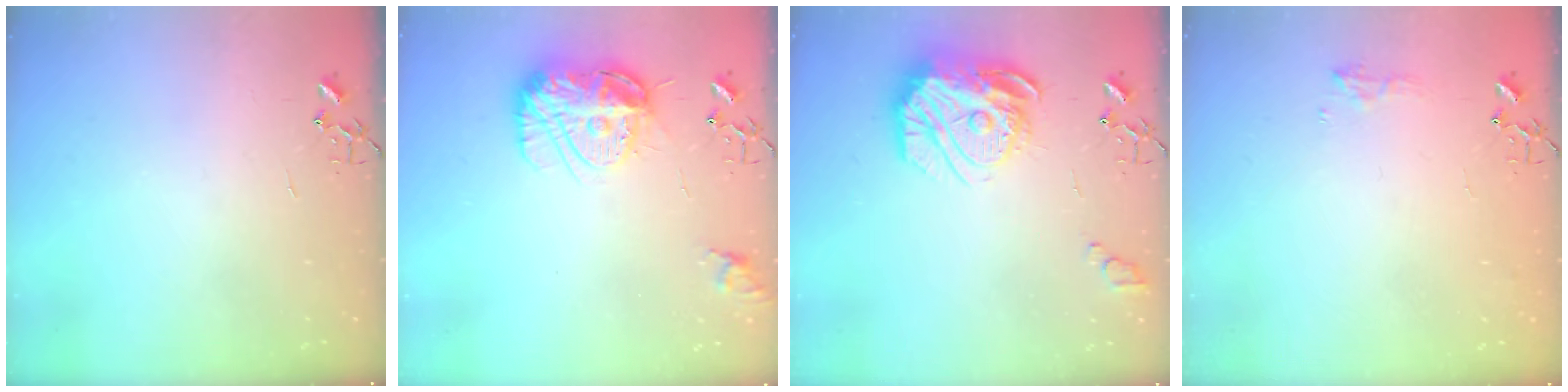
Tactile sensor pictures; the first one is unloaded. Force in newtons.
{"total": 14.7, "press": 14.7, "slide": 1.0}
{"total": 20.9, "press": 20.8, "slide": 2.0}
{"total": 7.6, "press": 7.6, "slide": 0.8}